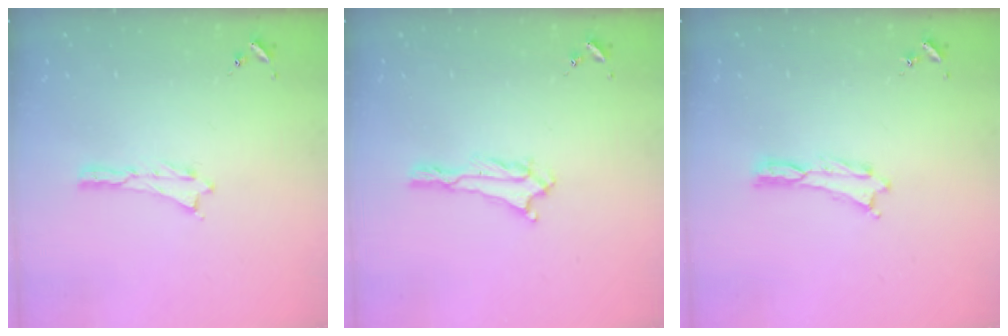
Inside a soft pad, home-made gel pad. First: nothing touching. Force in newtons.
{"total": 1.0, "press": 1.0, "slide": 0.1}
{"total": 0.0}